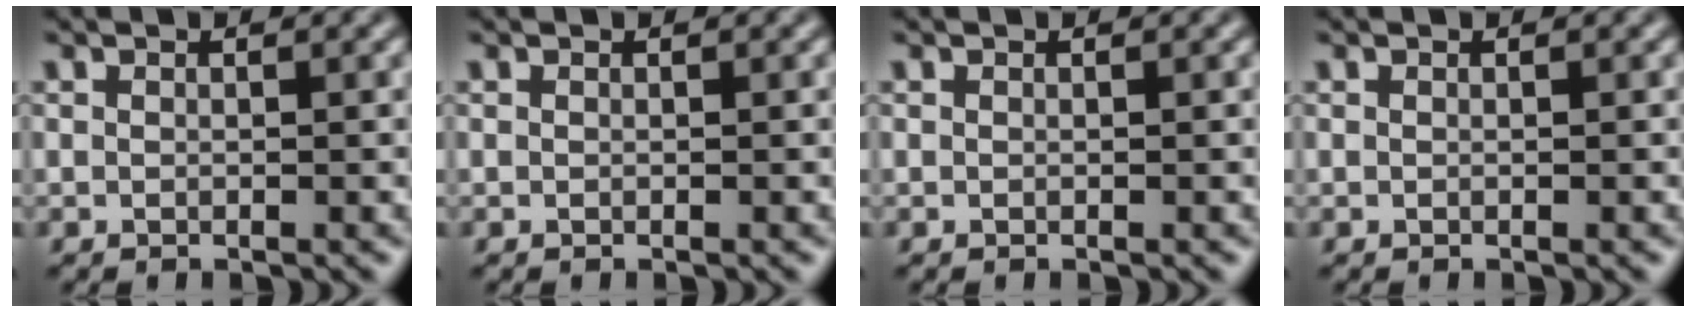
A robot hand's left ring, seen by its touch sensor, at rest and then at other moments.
{"total": 0.0}
{"total": 0.0}
{"total": 0.0}